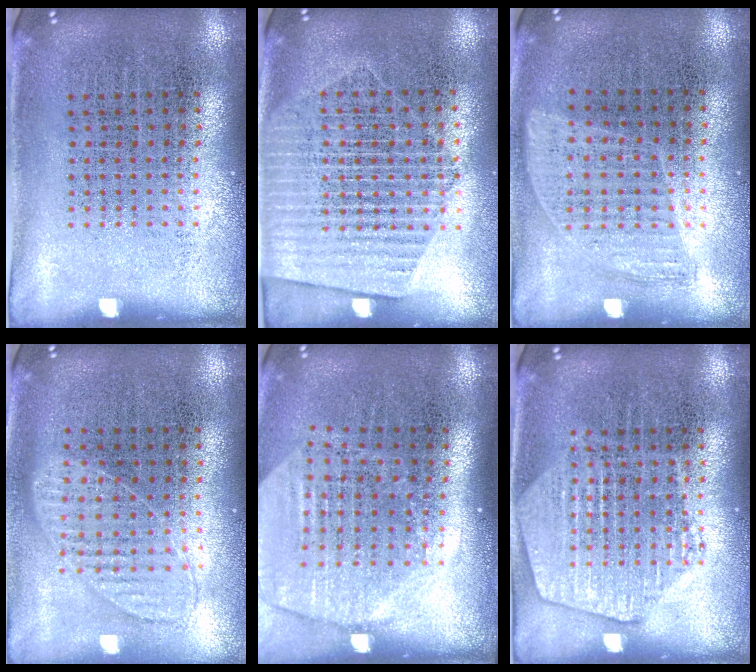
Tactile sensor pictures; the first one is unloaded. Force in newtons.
{"total": 1.7, "press": 1.5, "slide": 0.7}
{"total": 0.9, "press": 0.8, "slide": 0.4}
{"total": 0.9, "press": 0.9, "slide": 0.2}
{"total": 2.0, "press": 1.8, "slide": 1.0}
{"total": 2.4, "press": 2.4, "slide": 0.3}